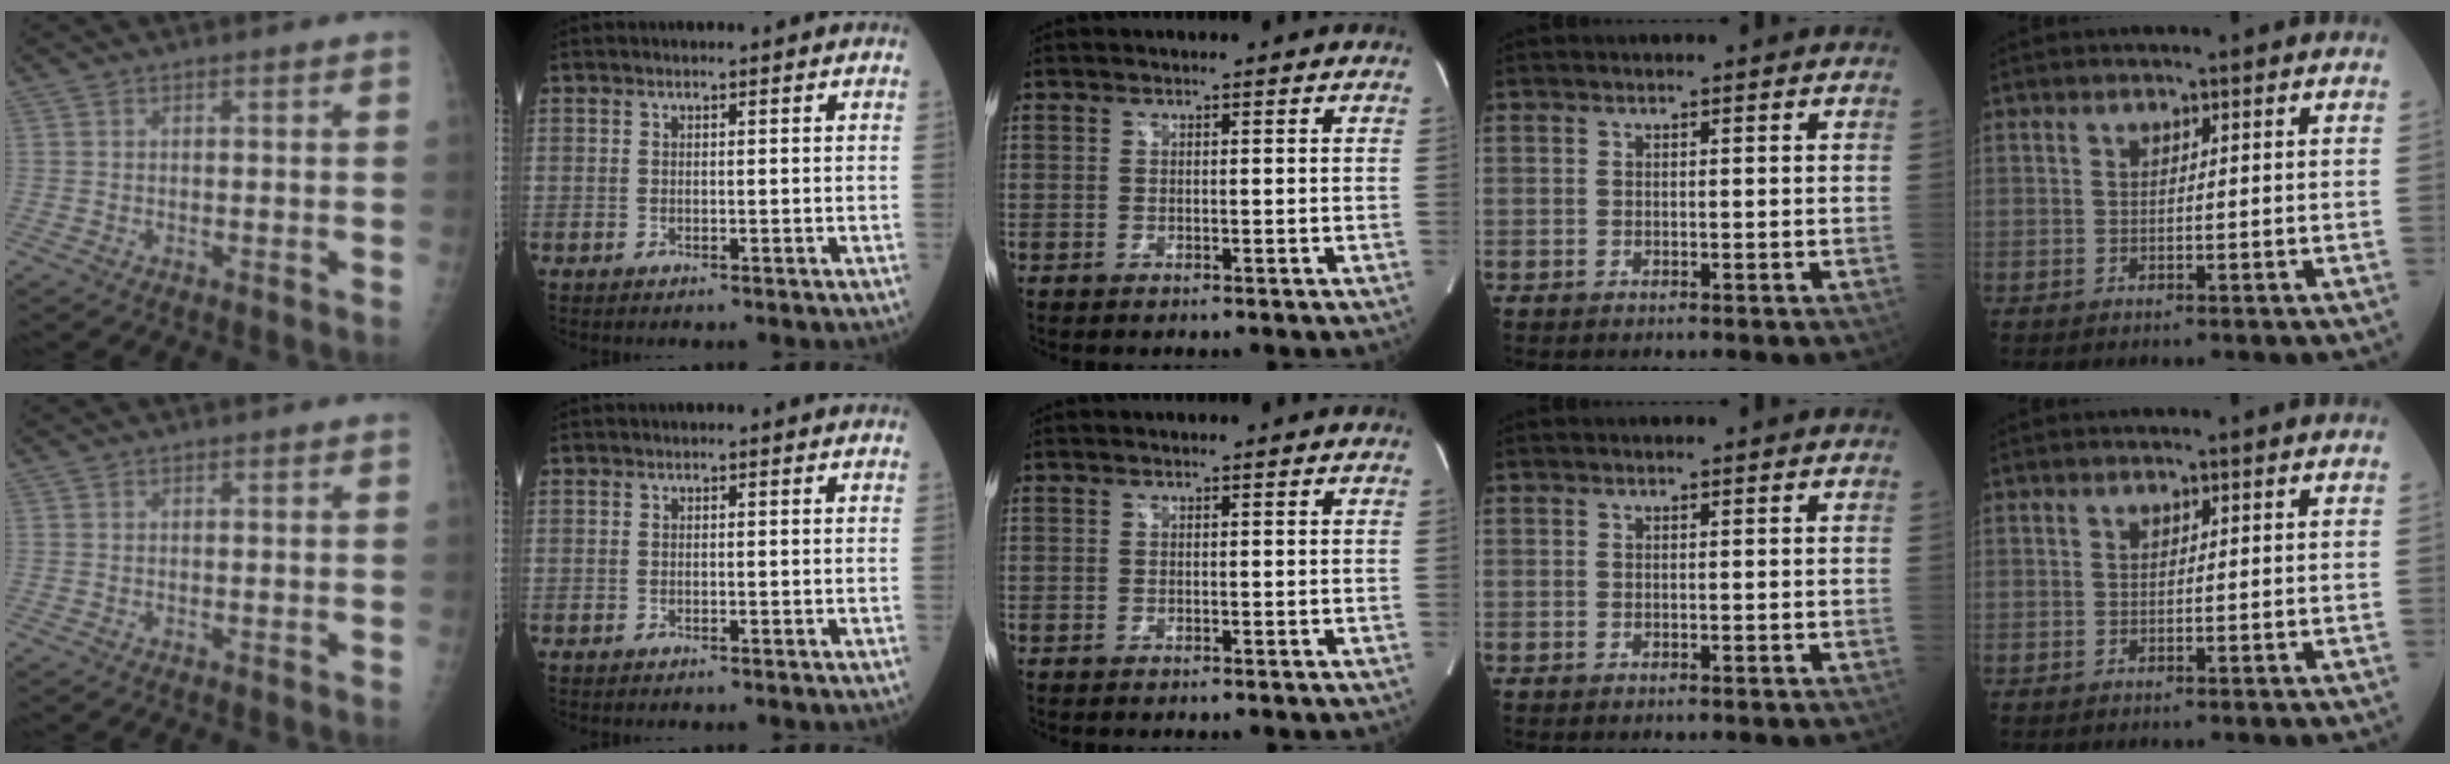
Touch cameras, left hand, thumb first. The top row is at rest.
{}